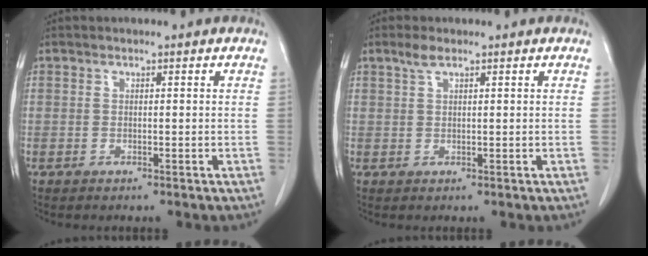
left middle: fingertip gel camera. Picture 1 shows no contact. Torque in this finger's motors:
{"motor_torque": [0.56, -0.48, -0.02, 0.00]}